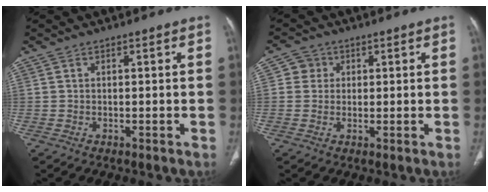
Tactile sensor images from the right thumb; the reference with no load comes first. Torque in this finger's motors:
{"motor_torque": [0.72, 0.56, 0.12, -0.51, -0.02]}